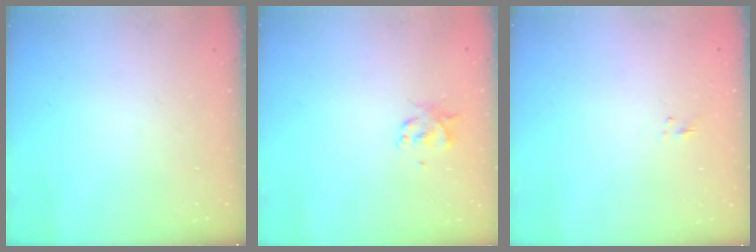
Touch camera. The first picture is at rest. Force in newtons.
{"total": 2.0, "press": 1.9, "slide": 0.5}
{"total": 1.3, "press": 1.1, "slide": 0.6}